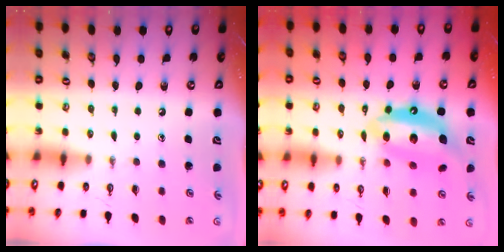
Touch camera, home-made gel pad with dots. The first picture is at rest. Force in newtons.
{"total": 14.8, "press": 14.7, "slide": 1.7}